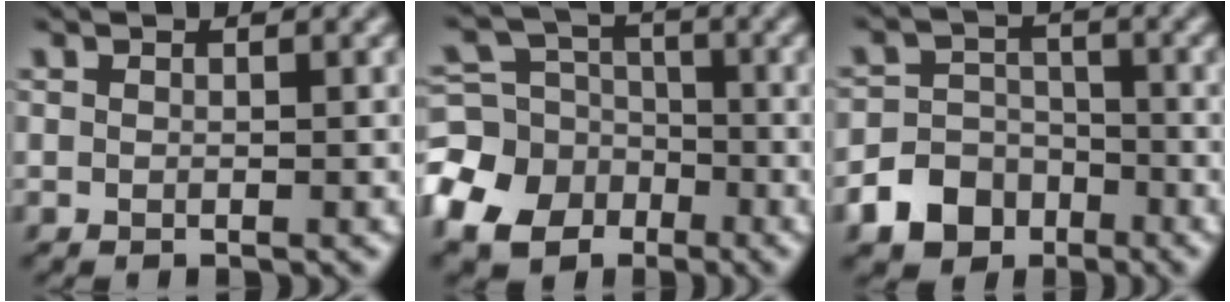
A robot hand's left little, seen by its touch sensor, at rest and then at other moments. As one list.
[{"total": 9.9, "force": [-5.1, 7.7, 3.4], "torque": [-0.089, -0.024, -0.115]}, {"total": 7.2, "force": [-4.3, 5.6, 1.5], "torque": [-0.011, -0.016, -0.099]}]